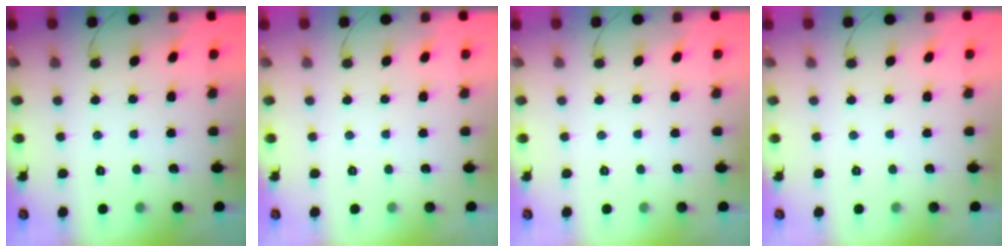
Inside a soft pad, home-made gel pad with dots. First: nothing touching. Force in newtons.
{"total": 0.0}
{"total": 0.0}
{"total": 0.0}